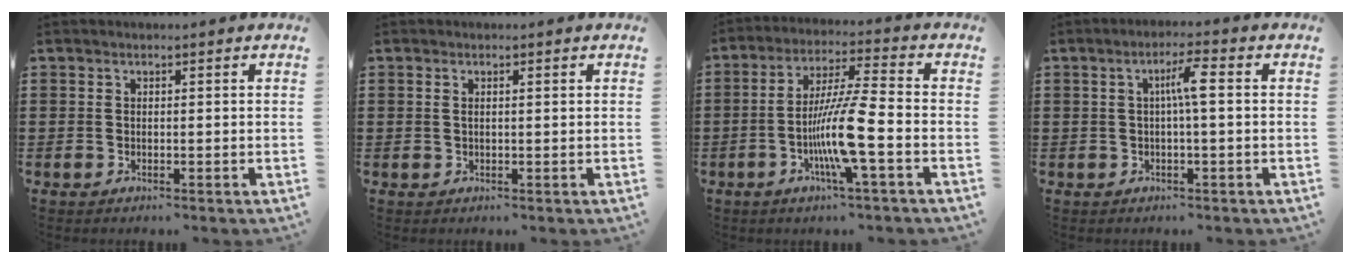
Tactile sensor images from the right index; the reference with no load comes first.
{"total": 1.0, "force": [0.3, 0.3, 0.9], "torque": [-0.018, 0.003, 0.005]}
{"total": 10.3, "force": [-3.4, 0.3, 9.8], "torque": [-0.198, -0.014, -0.071]}
{"total": 4.2, "force": [0.2, 0.3, 4.2], "torque": [-0.079, 0.006, -0.002]}